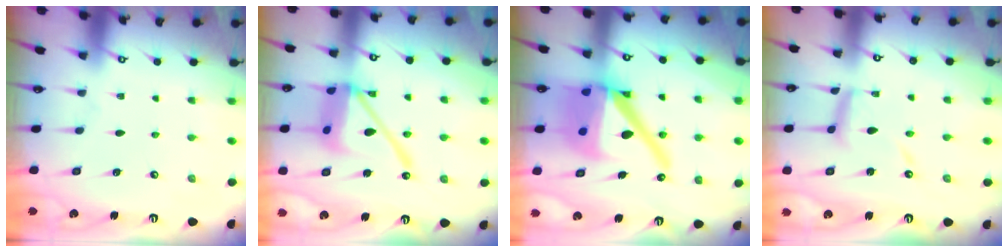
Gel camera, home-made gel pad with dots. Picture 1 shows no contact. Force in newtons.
{"total": 16.9, "press": 16.8, "slide": 1.9}
{"total": 19.7, "press": 19.6, "slide": 2.3}
{"total": 10.5, "press": 10.5, "slide": 1.0}